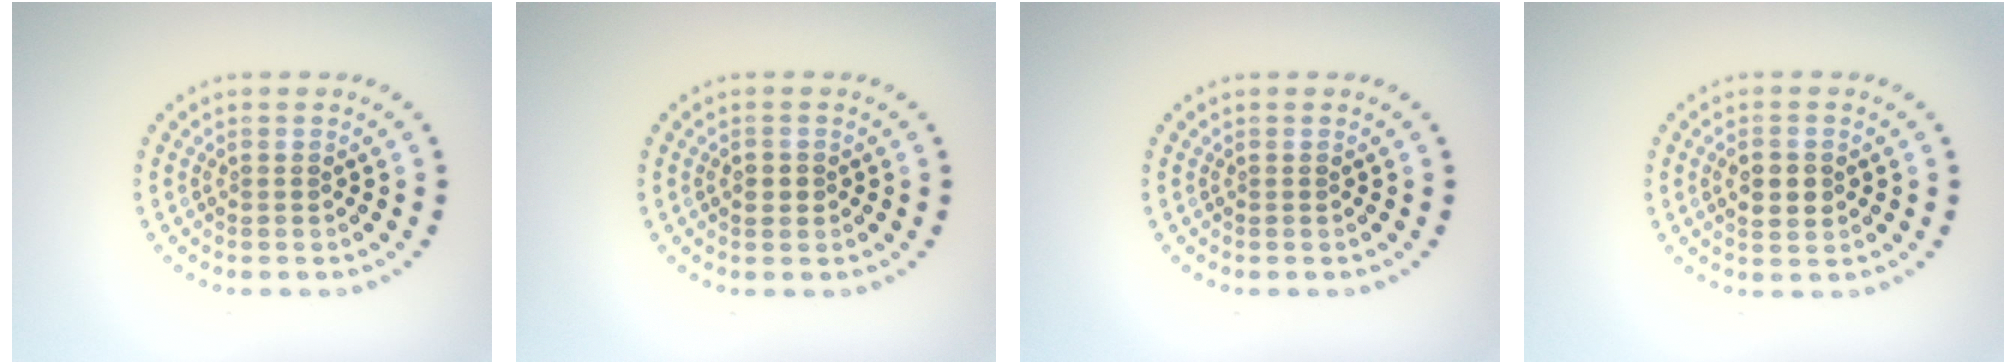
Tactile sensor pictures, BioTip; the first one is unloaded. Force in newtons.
{"total": 1.2, "press": 1.1, "slide": 0.2}
{"total": 0.0}
{"total": 2.7, "press": 2.7, "slide": 0.2}